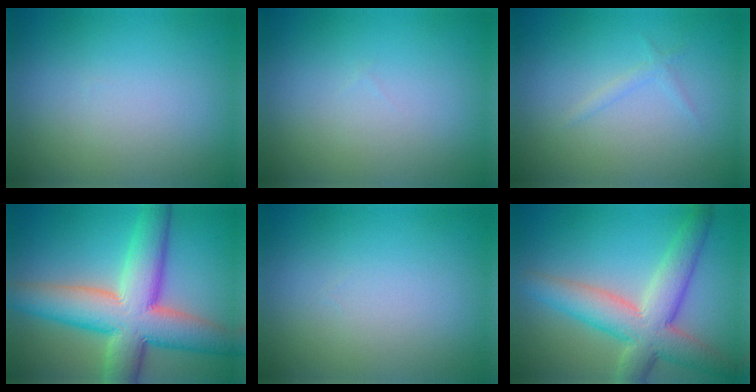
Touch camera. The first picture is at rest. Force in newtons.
{"total": 0.0}
{"total": 0.8, "press": 0.8, "slide": 0.0}
{"total": 11.2, "press": 11.2, "slide": 0.5}
{"total": 0.0}
{"total": 7.4, "press": 7.4, "slide": 0.5}